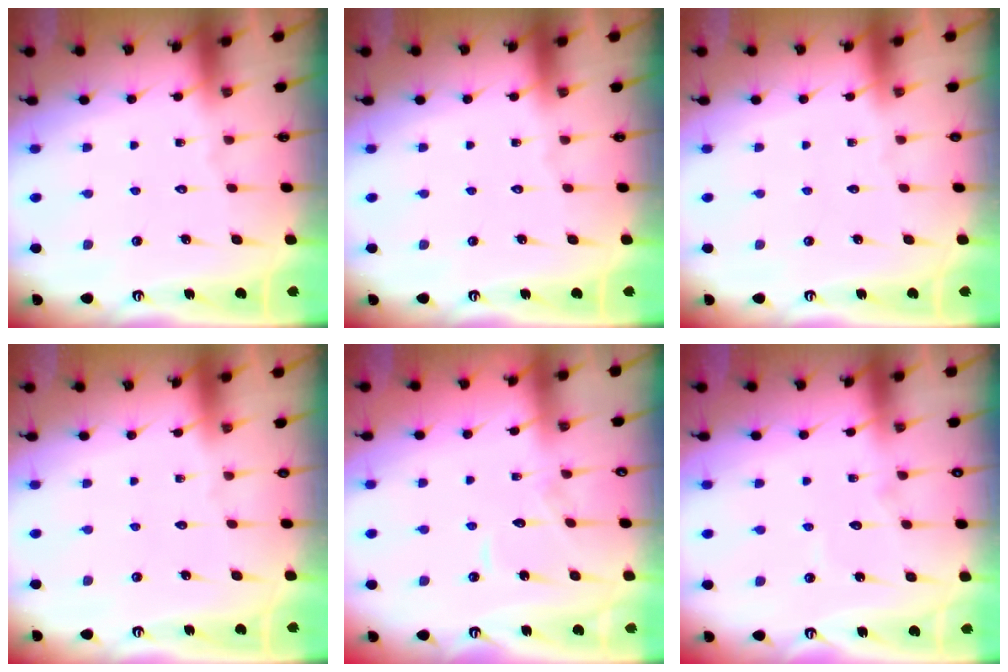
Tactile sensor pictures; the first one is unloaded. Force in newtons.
{"total": 0.0}
{"total": 0.0}
{"total": 0.0}
{"total": 6.1, "press": 6.1, "slide": 0.5}
{"total": 5.6, "press": 5.6, "slide": 0.5}